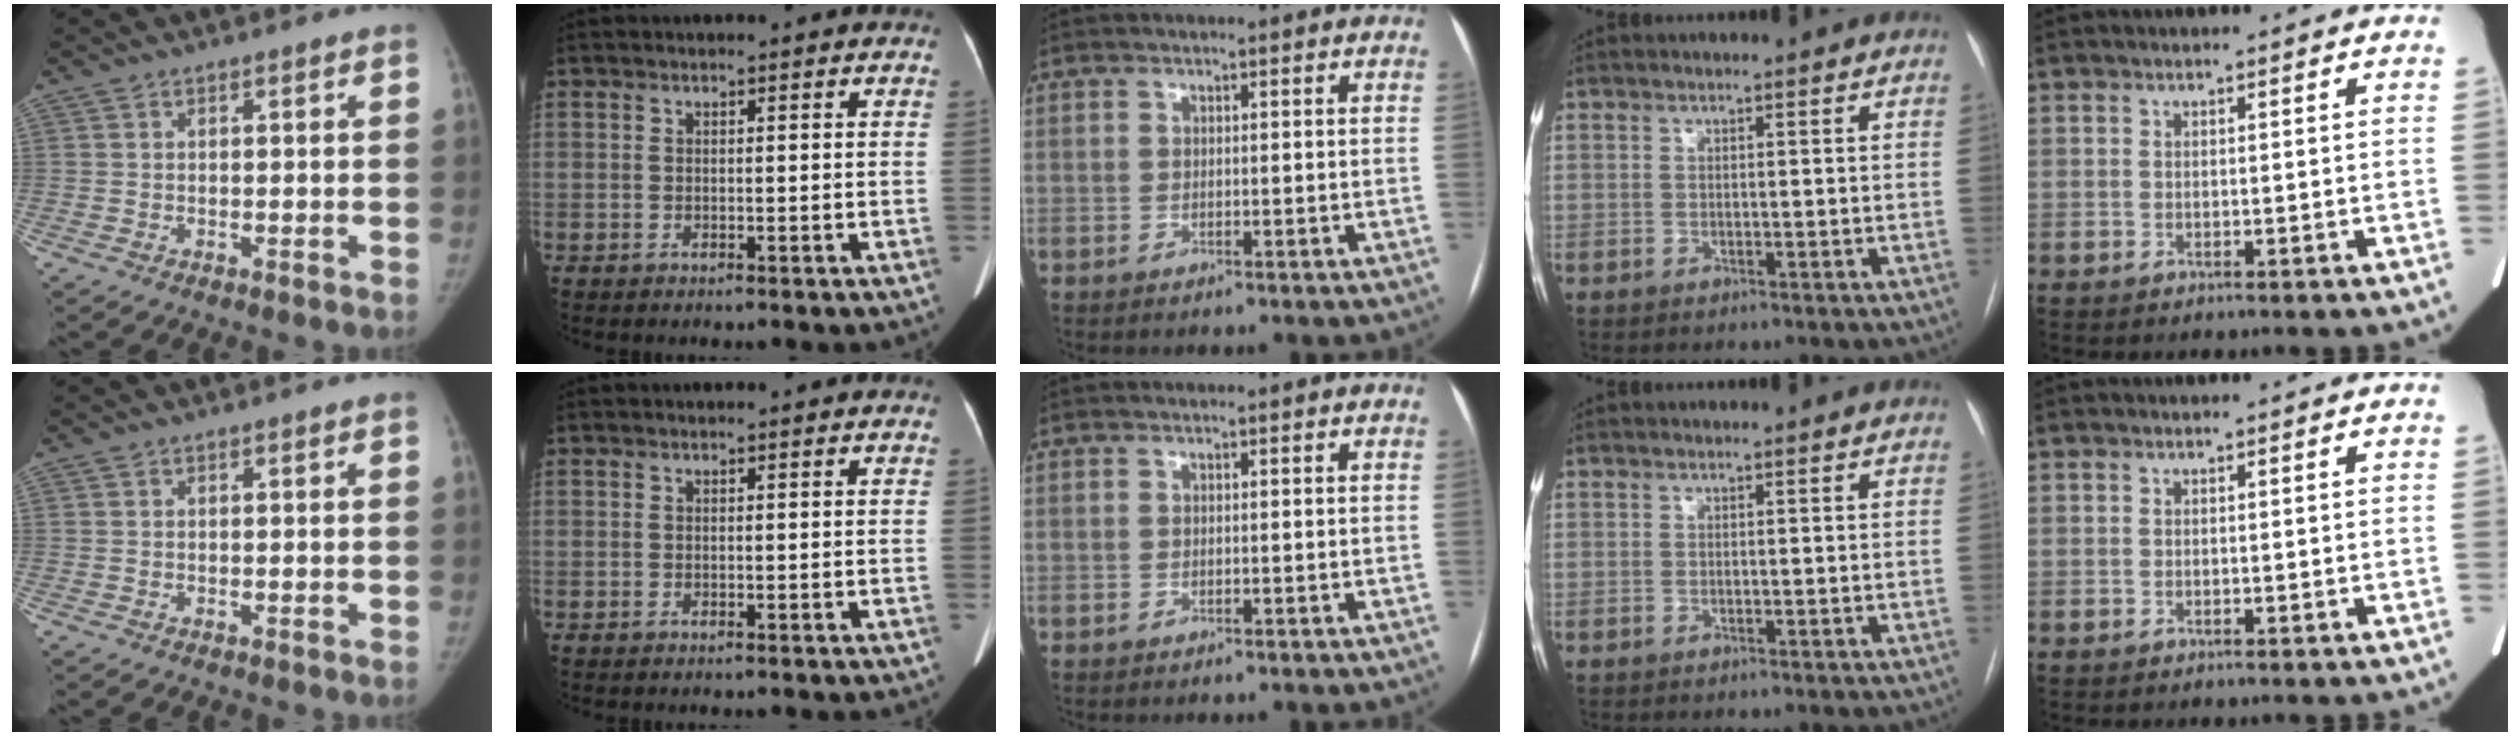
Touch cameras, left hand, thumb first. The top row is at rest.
{}